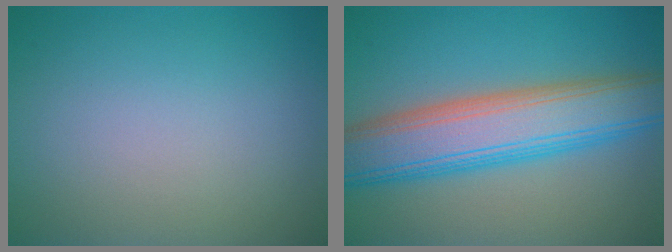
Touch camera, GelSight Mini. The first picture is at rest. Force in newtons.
{"total": 9.1, "press": 9.1, "slide": 0.5}